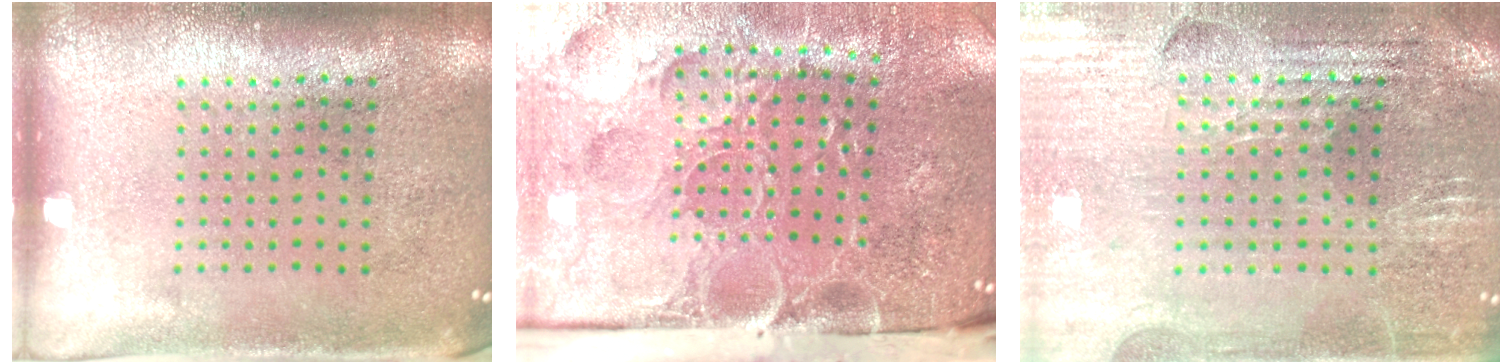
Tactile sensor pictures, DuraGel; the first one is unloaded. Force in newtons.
{"total": 5.2, "press": 4.1, "slide": 3.1}
{"total": 2.8, "press": 2.8, "slide": 0.4}